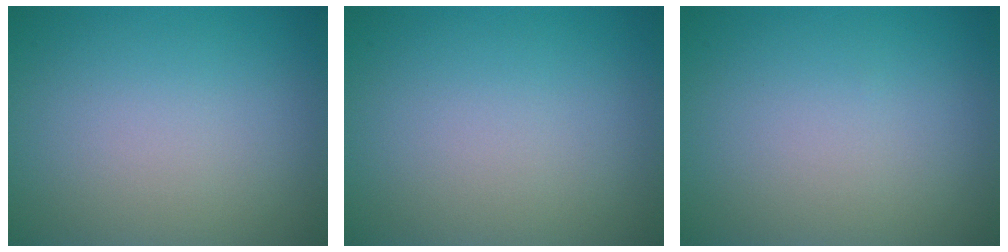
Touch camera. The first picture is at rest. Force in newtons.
{"total": 0.0}
{"total": 0.0}